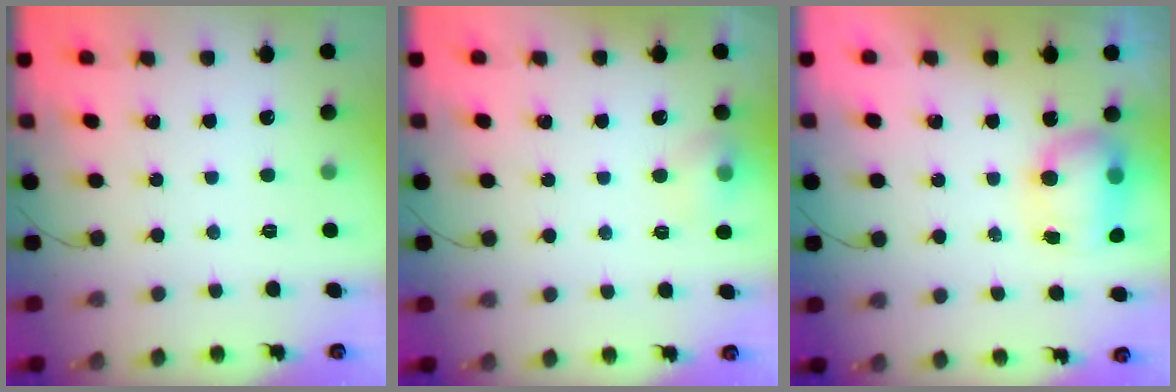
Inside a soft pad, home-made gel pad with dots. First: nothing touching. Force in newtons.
{"total": 7.2, "press": 7.0, "slide": 1.5}
{"total": 7.9, "press": 7.8, "slide": 1.2}